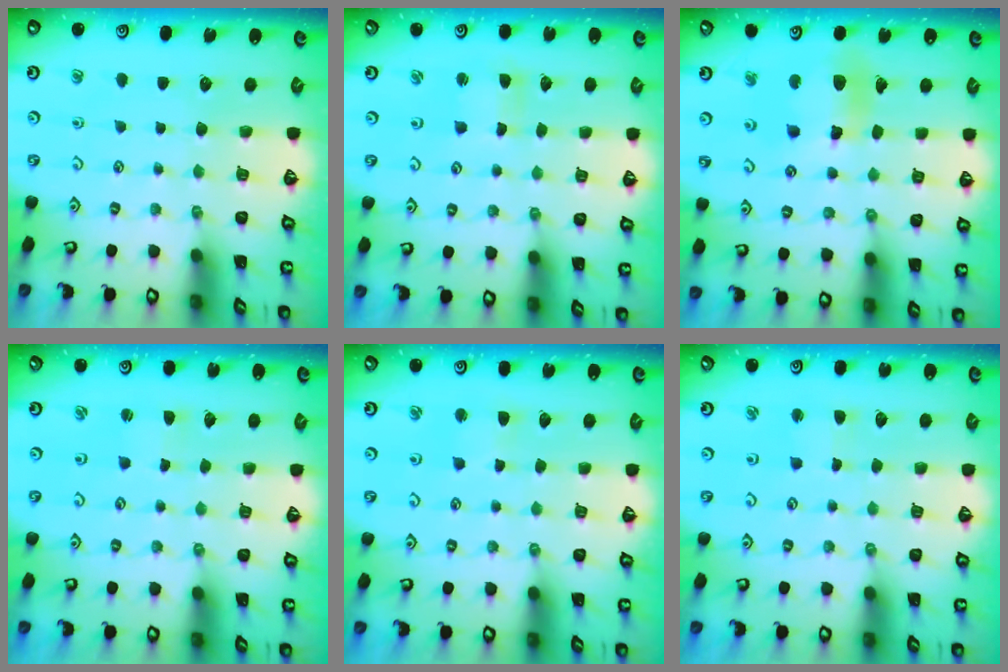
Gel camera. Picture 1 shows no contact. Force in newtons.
{"total": 2.7, "press": 2.7, "slide": 0.3}
{"total": 12.0, "press": 11.9, "slide": 1.5}
{"total": 1.6, "press": 1.6, "slide": 0.2}
{"total": 2.7, "press": 2.7, "slide": 0.4}
{"total": 2.6, "press": 2.6, "slide": 0.3}